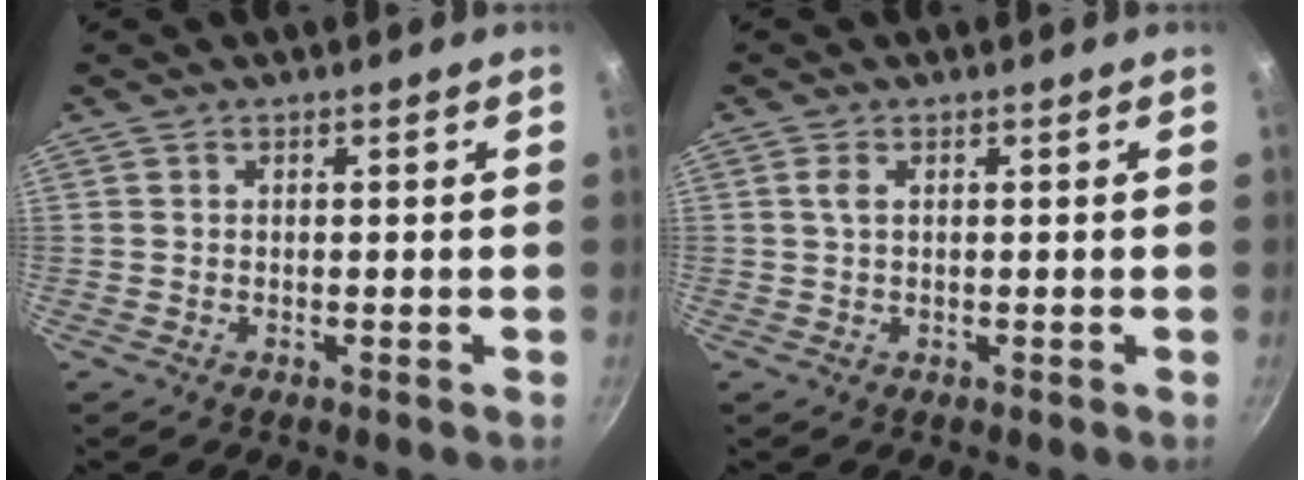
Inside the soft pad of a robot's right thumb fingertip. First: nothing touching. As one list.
[{"total": 1.5, "force": [0.4, 0.7, 1.3], "torque": [-0.027, 0.001, 0.008]}]